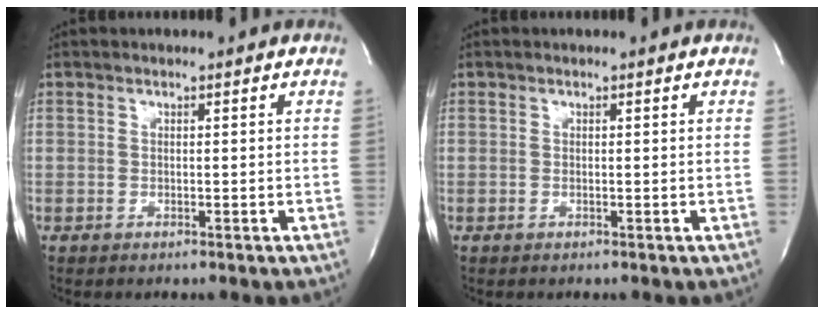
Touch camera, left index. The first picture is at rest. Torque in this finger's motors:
{"motor_torque": [0.00, 0.00, 0.00, -0.01]}